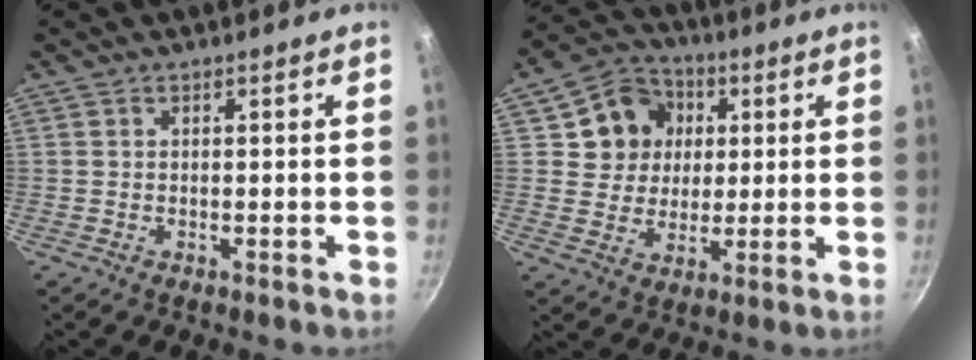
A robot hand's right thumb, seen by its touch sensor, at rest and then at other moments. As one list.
[{"total": 11.5, "force": [3.1, 10.2, 4.3], "torque": [-0.043, 0.010, 0.049]}]